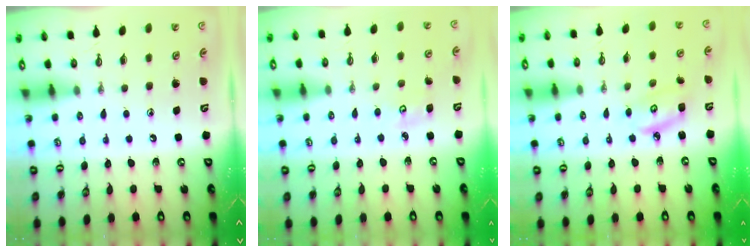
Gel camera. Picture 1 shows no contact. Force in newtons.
{"total": 3.8, "press": 3.8, "slide": 0.3}
{"total": 4.7, "press": 4.7, "slide": 0.3}